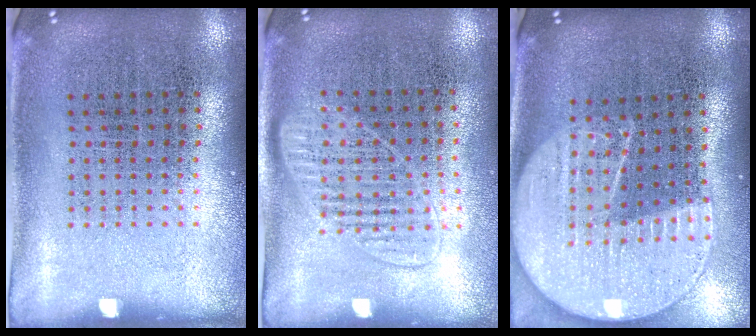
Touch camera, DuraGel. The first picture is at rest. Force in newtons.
{"total": 1.4, "press": 1.3, "slide": 0.6}
{"total": 2.2, "press": 1.9, "slide": 1.1}